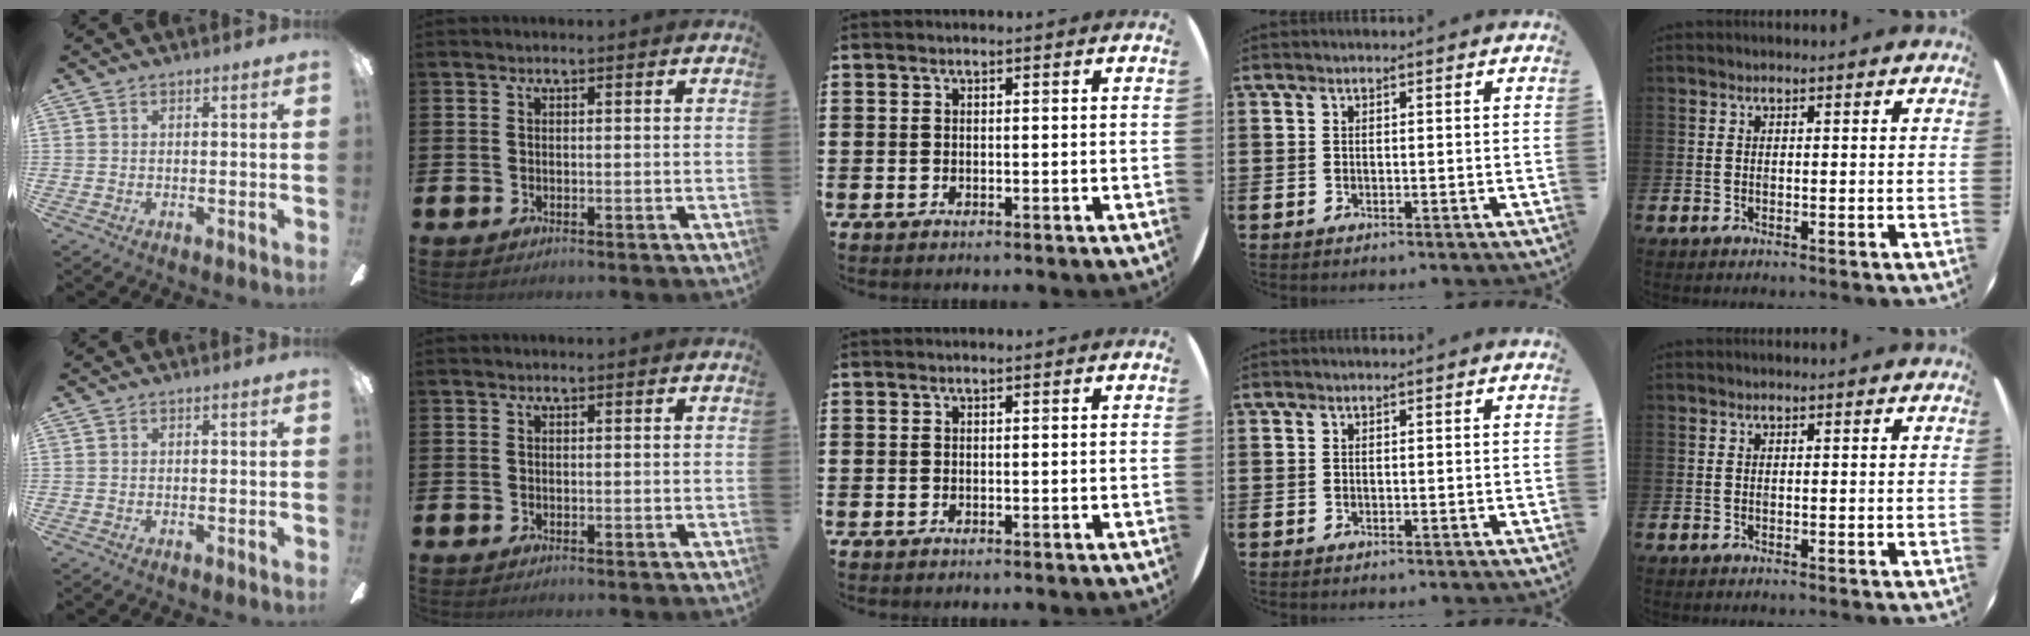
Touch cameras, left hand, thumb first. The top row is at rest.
{}